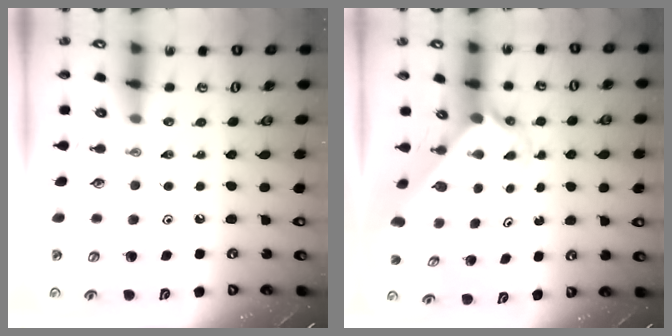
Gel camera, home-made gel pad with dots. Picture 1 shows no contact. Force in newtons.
{"total": 2.4, "press": 2.4, "slide": 0.2}